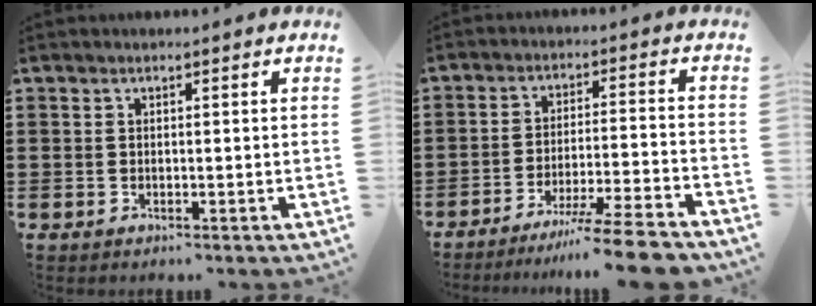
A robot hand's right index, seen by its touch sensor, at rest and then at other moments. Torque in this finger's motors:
{"motor_torque": [1.24, -0.90, 0.67, 0.21]}